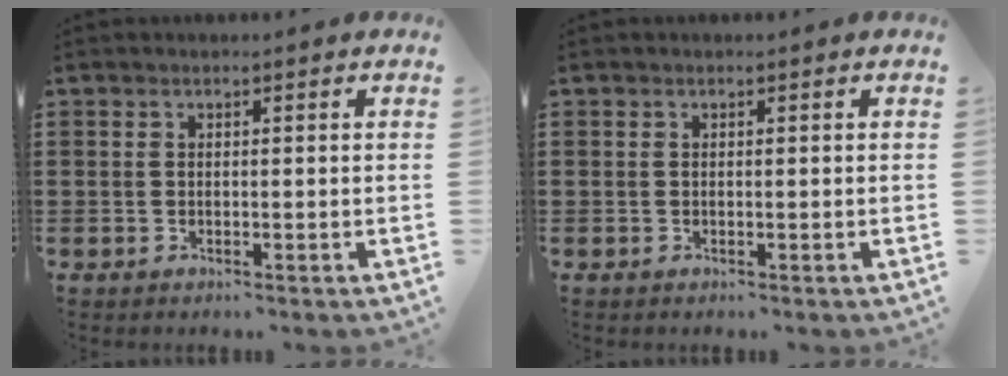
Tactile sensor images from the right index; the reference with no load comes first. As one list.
[{"total": 0.0}]